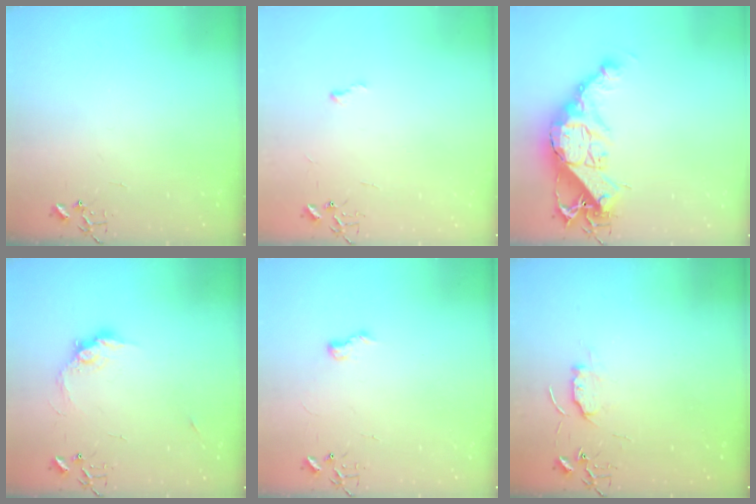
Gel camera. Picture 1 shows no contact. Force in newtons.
{"total": 4.1, "press": 4.1, "slide": 0.6}
{"total": 18.1, "press": 18.0, "slide": 1.6}
{"total": 9.8, "press": 9.8, "slide": 0.6}
{"total": 5.6, "press": 5.6, "slide": 0.2}
{"total": 6.8, "press": 6.7, "slide": 0.7}